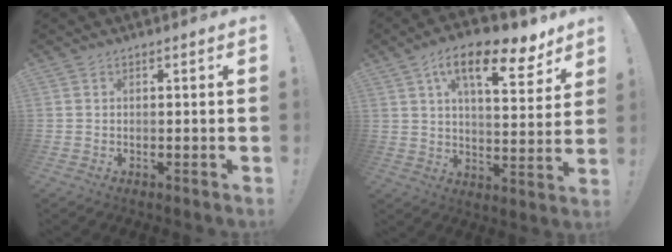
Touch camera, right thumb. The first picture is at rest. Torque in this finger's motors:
{"motor_torque": [0.68, 1.67, 0.18, 0.24, 0.30]}